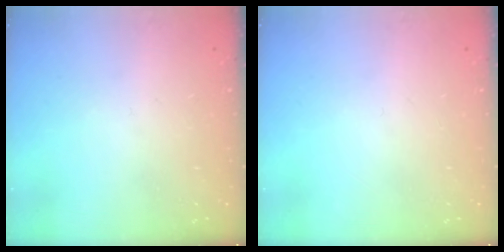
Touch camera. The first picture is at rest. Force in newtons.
{"total": 0.0}